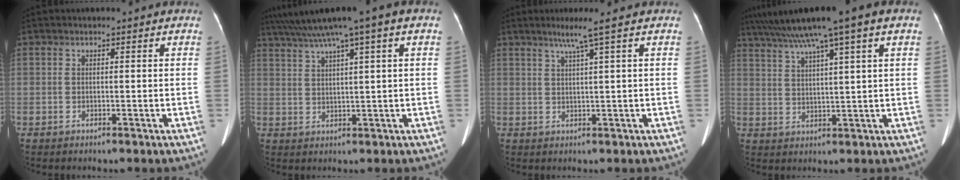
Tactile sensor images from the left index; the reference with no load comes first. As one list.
[{"total": 9.4, "force": [6.1, -0.2, 7.2], "torque": [-0.123, 0.044, 0.097]}, {"total": 3.4, "force": [1.9, -1.1, 2.6], "torque": [-0.055, -0.003, 0.041]}, {"total": 11.3, "force": [7.7, -0.5, 8.3], "torque": [-0.139, 0.041, 0.117]}]